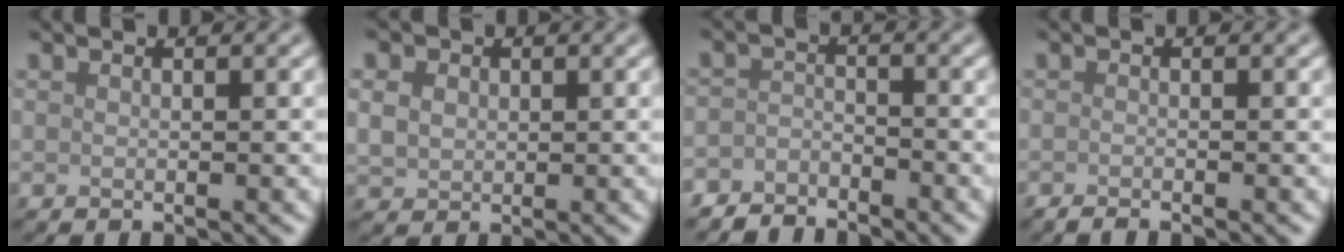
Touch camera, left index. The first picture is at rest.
{"total": 2.5, "force": [0.7, 2.1, 1.1], "torque": [-0.027, 0.005, 0.011]}
{"total": 2.7, "force": [-2.5, 0.9, 0.3], "torque": [-0.005, 0.004, -0.054]}
{"total": 0.9, "force": [-0.8, 0.1, 0.5], "torque": [-0.006, -0.003, -0.017]}